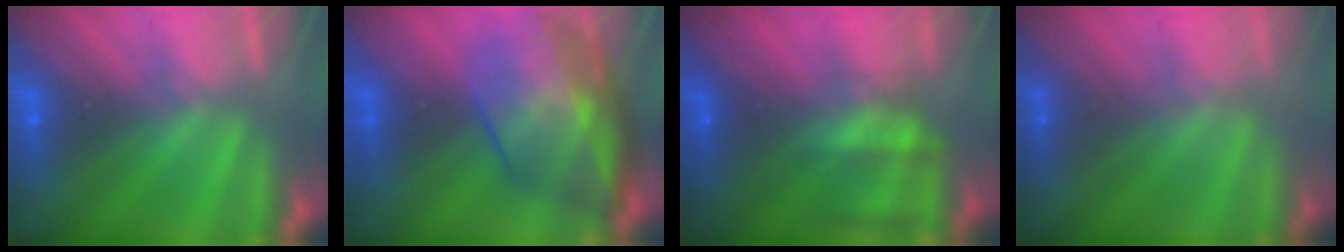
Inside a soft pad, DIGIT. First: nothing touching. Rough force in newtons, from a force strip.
{"total": 10.6}
{"total": 5.8}
{"total": 1.5}